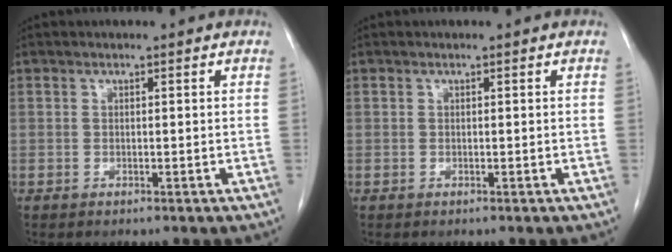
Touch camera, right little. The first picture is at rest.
{"total": 0.0}